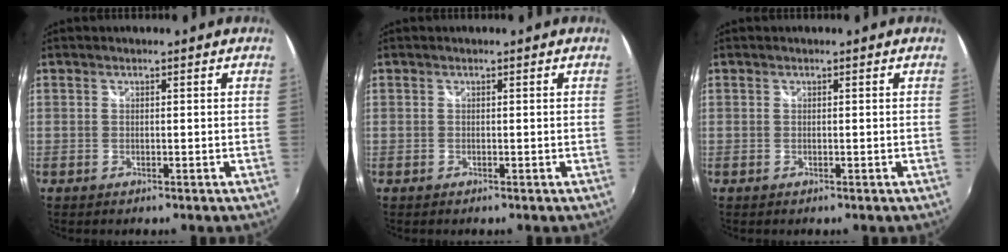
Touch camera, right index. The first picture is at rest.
{"total": 0.0}
{"total": 0.0}